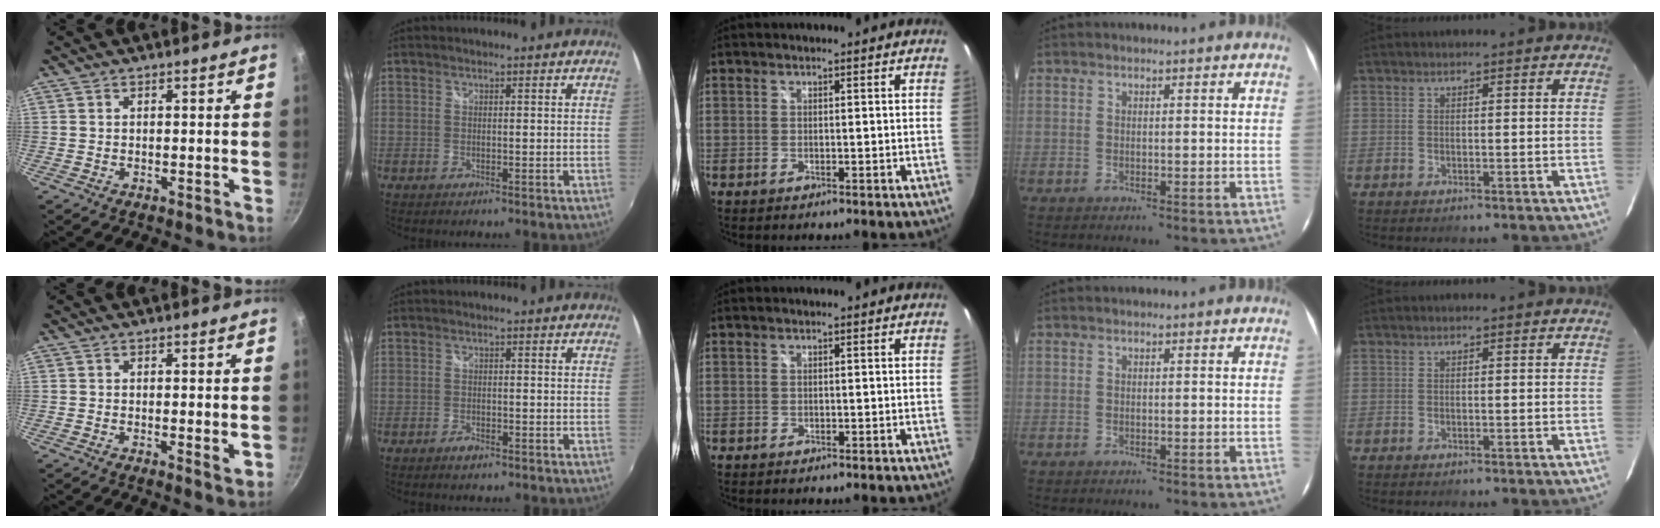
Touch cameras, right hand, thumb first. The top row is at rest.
{"thumb": {"total": 1.9, "force": [-0.1, 0.5, 1.8], "torque": [-0.031, -0.007, -0.003]}, "index": {"total": 2.0, "force": [-1.5, 0.9, 1.1], "torque": [-0.026, -0.003, -0.029]}}